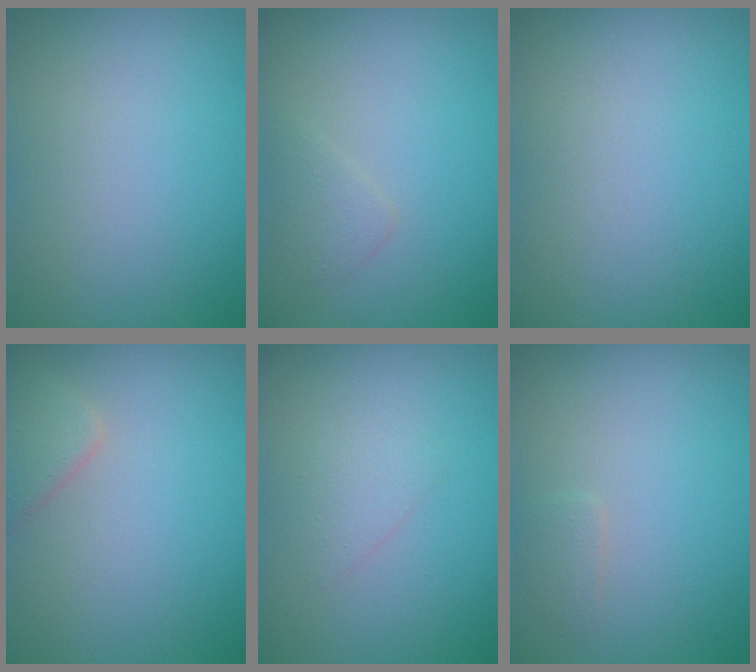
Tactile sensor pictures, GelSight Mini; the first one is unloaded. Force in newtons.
{"total": 1.1, "press": 1.1, "slide": 0.0}
{"total": 0.0}
{"total": 1.9, "press": 1.9, "slide": 0.2}
{"total": 1.4, "press": 1.4, "slide": 0.2}
{"total": 0.9, "press": 0.9, "slide": 0.1}